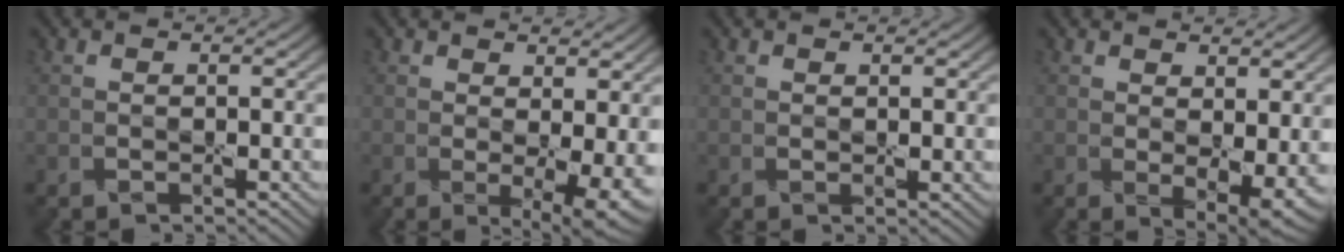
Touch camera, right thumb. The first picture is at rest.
{"total": 5.9, "force": [0.6, 2.1, 5.4], "torque": [-0.085, -0.015, 0.015]}
{"total": 0.6, "force": [0.5, 0.2, 0.4], "torque": [-0.004, -0.003, 0.009]}
{"total": 4.9, "force": [1.1, 2.3, 4.2], "torque": [-0.072, -0.019, 0.030]}